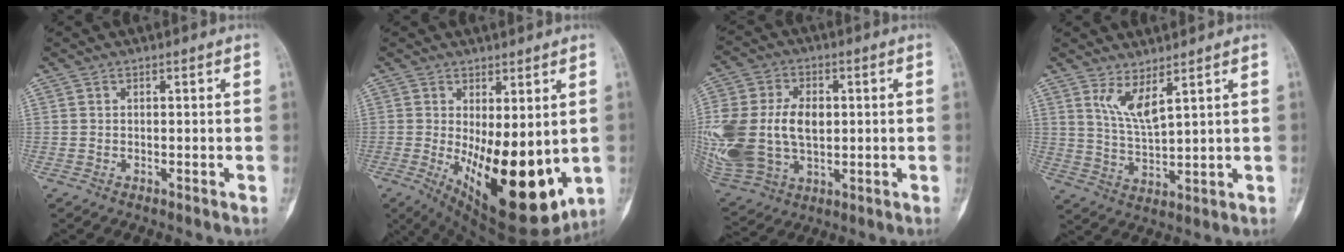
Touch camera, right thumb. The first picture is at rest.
{"total": 18.8, "force": [-2.2, 8.0, 16.9], "torque": [-0.243, -0.039, -0.004]}
{"total": 23.1, "force": [0.6, 15.8, 16.9], "torque": [-0.395, 0.005, 0.031]}
{"total": 5.9, "force": [3.6, 1.3, 4.4], "torque": [-0.087, -0.042, 0.079]}